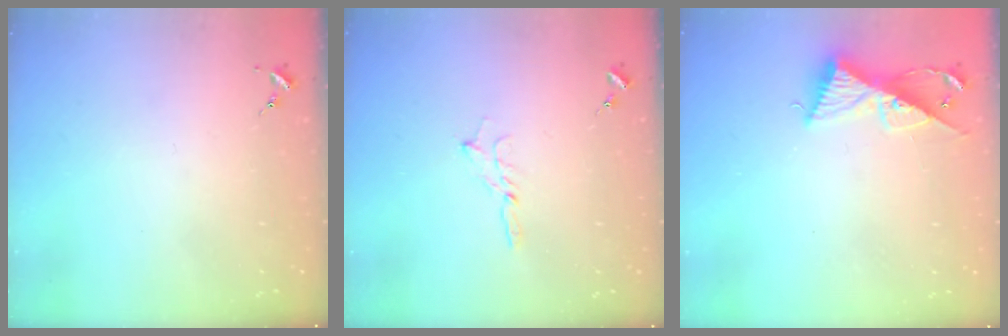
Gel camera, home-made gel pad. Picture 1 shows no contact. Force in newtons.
{"total": 2.9, "press": 2.9, "slide": 0.3}
{"total": 9.8, "press": 9.8, "slide": 0.6}